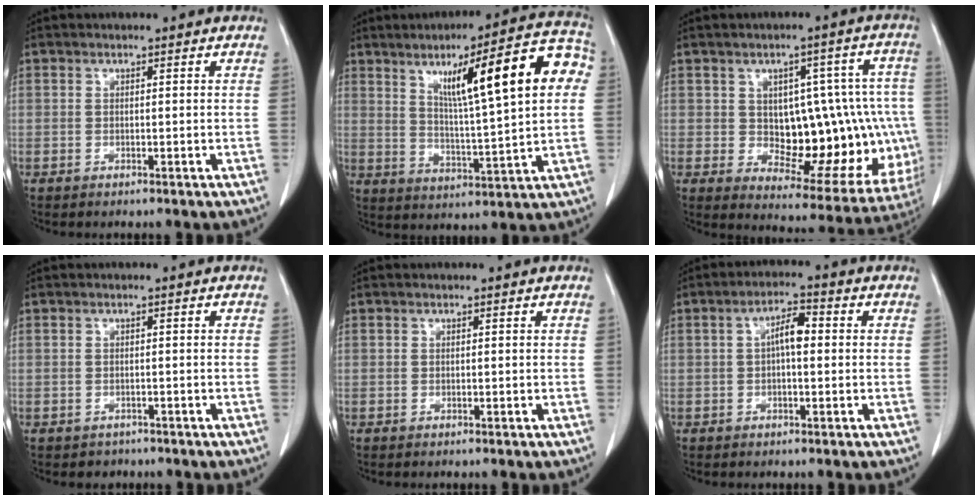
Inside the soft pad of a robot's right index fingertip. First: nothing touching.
{"total": 17.8, "force": [5.3, 1.9, 16.8], "torque": [-0.235, 0.029, 0.074]}
{"total": 18.1, "force": [-0.9, 8.3, 16.0], "torque": [-0.161, 0.032, 0.014]}
{"total": 1.7, "force": [-1.2, 1.2, -0.1], "torque": [-0.008, 0.003, -0.018]}
{"total": 0.0}
{"total": 3.5, "force": [0.1, 1.2, 3.3], "torque": [-0.056, 0.012, -0.001]}